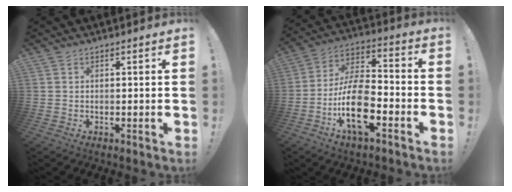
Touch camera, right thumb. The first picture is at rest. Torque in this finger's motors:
{"motor_torque": [0.73, 0.64, 1.39, -1.36, 0.24]}